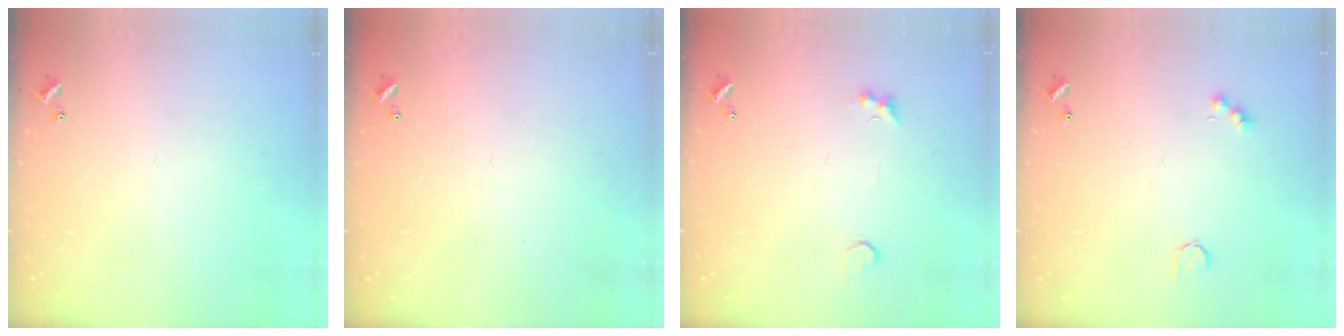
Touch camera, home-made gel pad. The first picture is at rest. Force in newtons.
{"total": 2.8, "press": 2.8, "slide": 0.1}
{"total": 1.4, "press": 1.1, "slide": 0.9}
{"total": 4.4, "press": 4.3, "slide": 0.9}